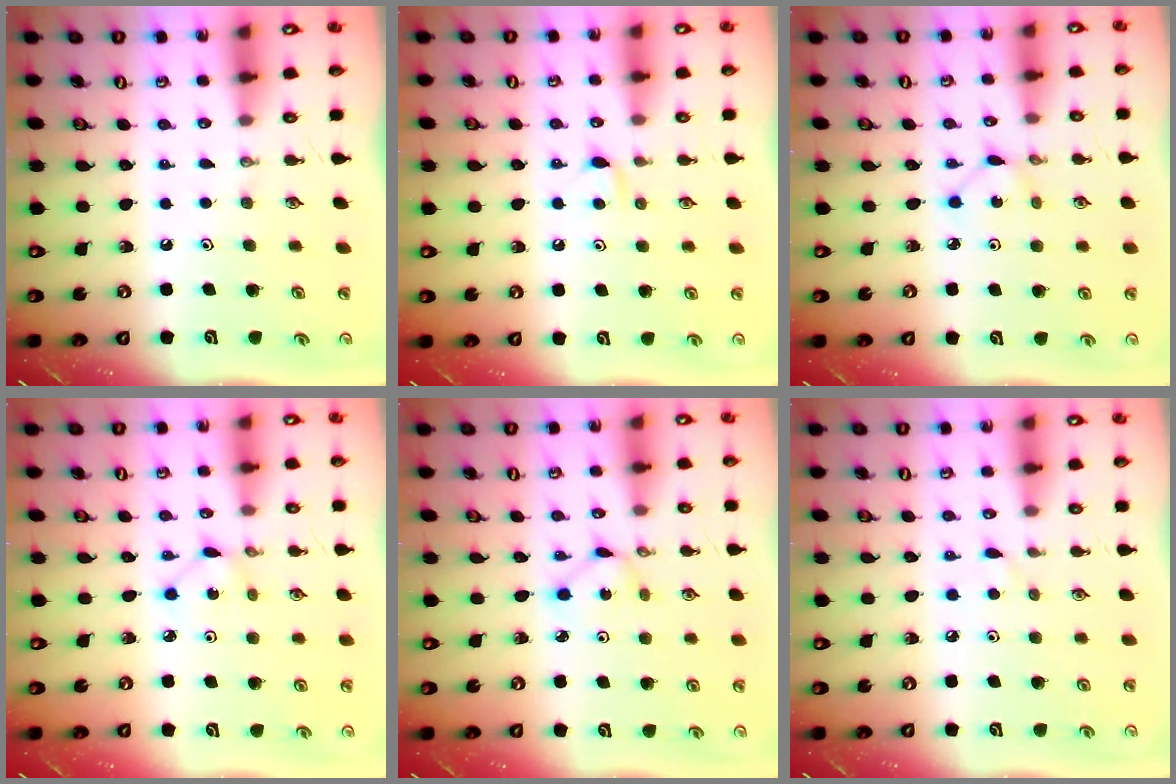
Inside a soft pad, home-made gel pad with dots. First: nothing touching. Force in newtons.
{"total": 4.1, "press": 4.0, "slide": 0.7}
{"total": 1.3, "press": 1.3, "slide": 0.2}
{"total": 1.6, "press": 1.5, "slide": 0.2}
{"total": 1.9, "press": 1.9, "slide": 0.2}
{"total": 3.0, "press": 3.0, "slide": 0.2}